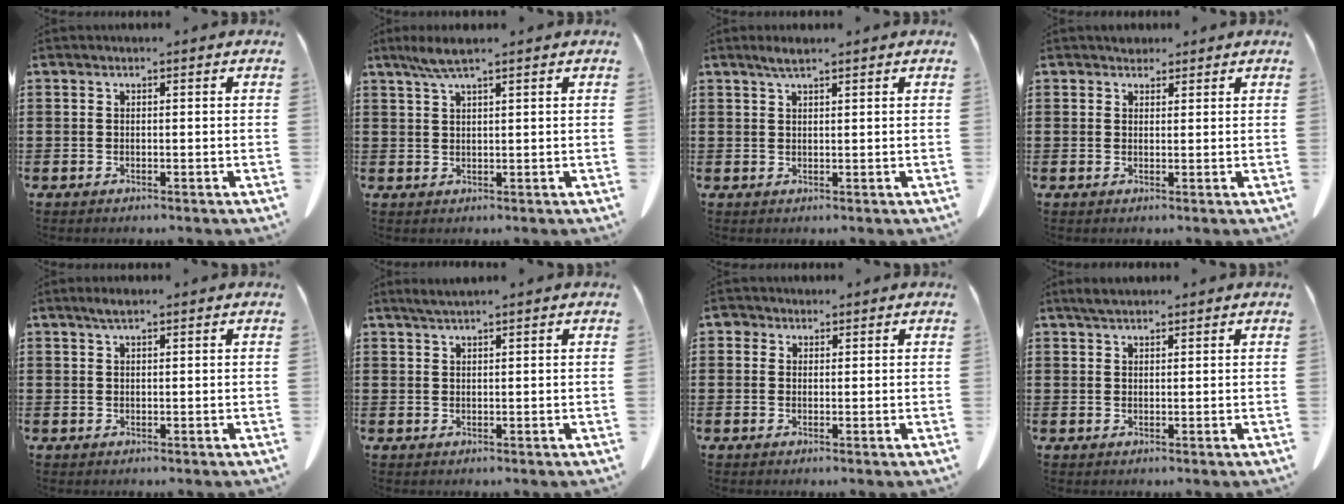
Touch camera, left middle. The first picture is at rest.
{"total": 3.5, "force": [2.3, 0.4, 2.6], "torque": [-0.056, -0.001, 0.042]}
{"total": 2.1, "force": [1.5, 0.3, 1.4], "torque": [-0.030, 0.001, 0.027]}
{"total": 1.8, "force": [1.6, 0.9, 0.2], "torque": [-0.002, 0.001, 0.030]}
{"total": 1.5, "force": [1.0, 0.3, 1.1], "torque": [-0.023, 0.000, 0.018]}
{"total": 1.5, "force": [1.3, -0.1, 0.8], "torque": [-0.018, -0.002, 0.025]}
{"total": 1.6, "force": [1.0, 1.2, 0.3], "torque": [-0.012, 0.005, 0.019]}
{"total": 2.0, "force": [1.7, 0.5, 0.9], "torque": [-0.023, 0.002, 0.033]}